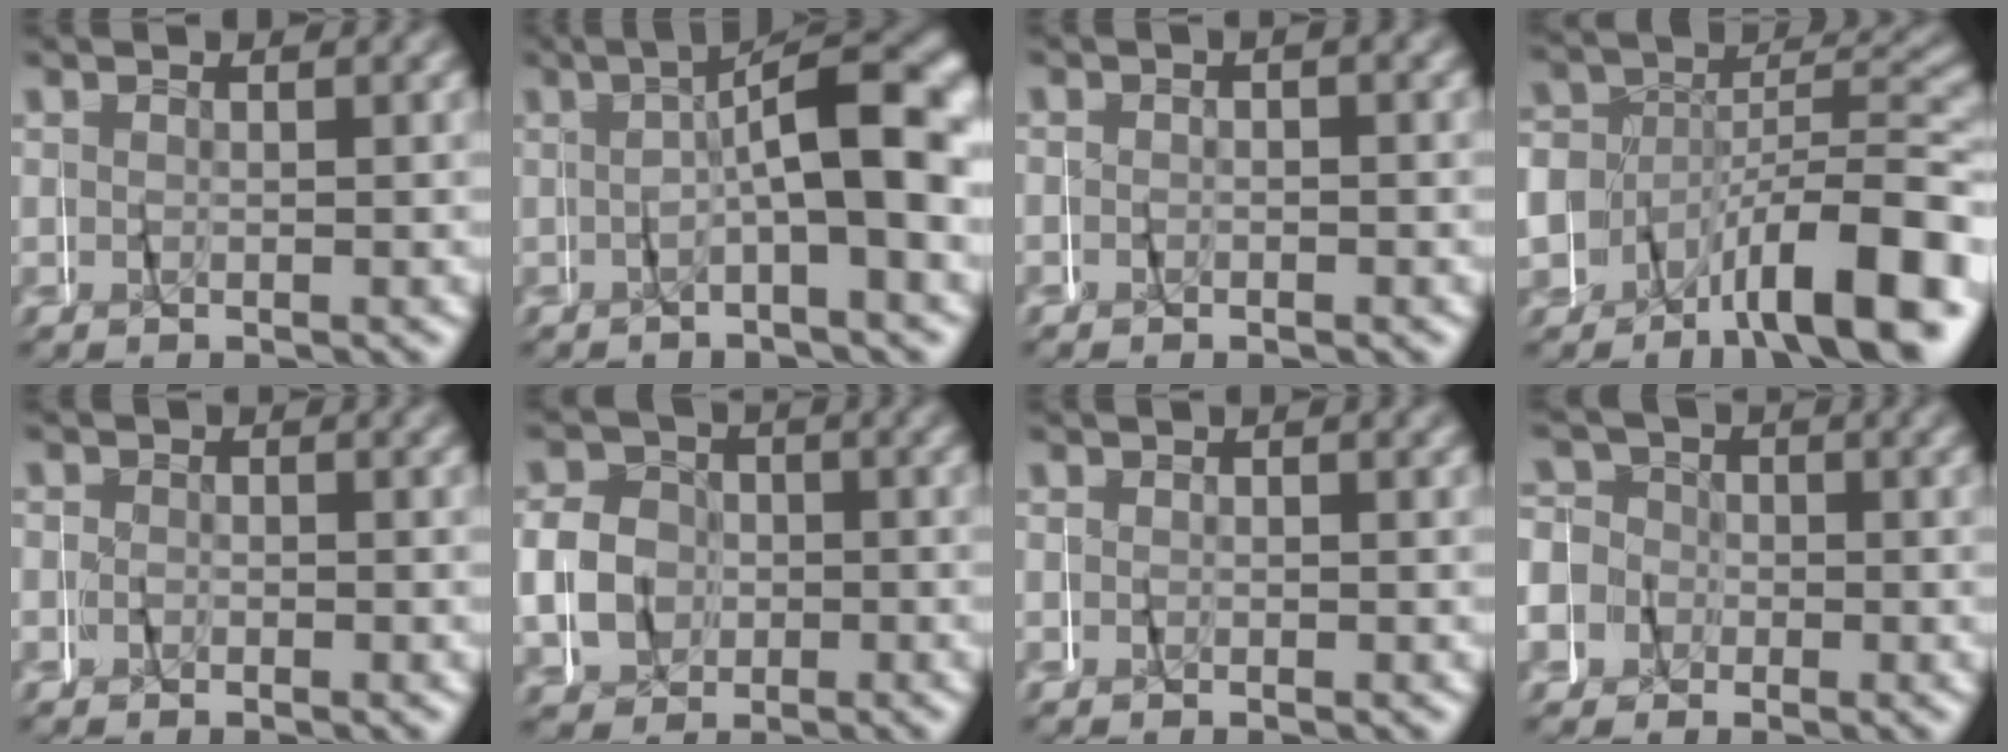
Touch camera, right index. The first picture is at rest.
{"total": 8.6, "force": [0.1, 2.9, 8.1], "torque": [-0.088, 0.020, -0.007]}
{"total": 0.8, "force": [-0.8, -0.1, -0.1], "torque": [-0.001, 0.003, -0.018]}
{"total": 11.4, "force": [-5.0, 7.4, 7.1], "torque": [-0.132, -0.006, -0.083]}
{"total": 1.2, "force": [-0.7, 1.0, -0.3], "torque": [0.008, 0.002, -0.018]}
{"total": 5.3, "force": [-0.6, 5.0, 1.6], "torque": [-0.038, -0.006, -0.009]}
{"total": 0.6, "force": [-0.6, 0.1, -0.2], "torque": [0.005, 0.000, -0.013]}
{"total": 9.8, "force": [0.5, 9.5, 2.5], "torque": [-0.070, -0.001, -0.015]}